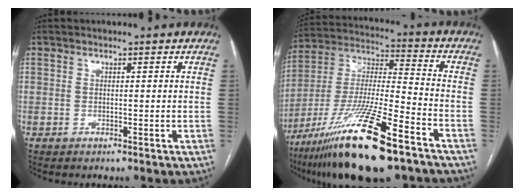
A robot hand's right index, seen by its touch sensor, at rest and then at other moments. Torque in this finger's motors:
{"motor_torque": [1.19, -0.95, 0.90, 0.21]}